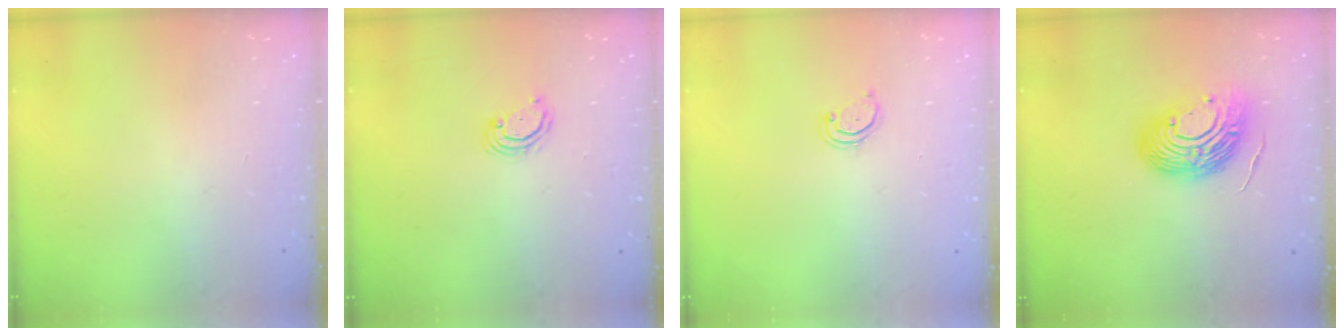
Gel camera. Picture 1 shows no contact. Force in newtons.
{"total": 3.4, "press": 3.4, "slide": 0.3}
{"total": 2.5, "press": 2.5, "slide": 0.2}
{"total": 14.0, "press": 13.8, "slide": 2.2}